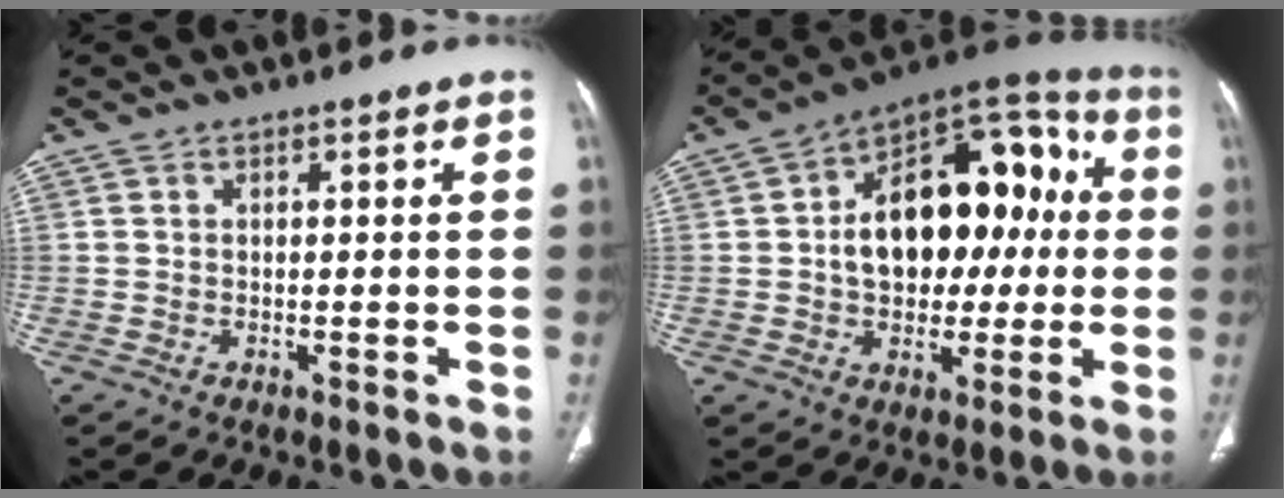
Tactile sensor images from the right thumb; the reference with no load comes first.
{"total": 21.5, "force": [1.4, 13.5, 16.6], "torque": [-0.204, 0.042, 0.021]}